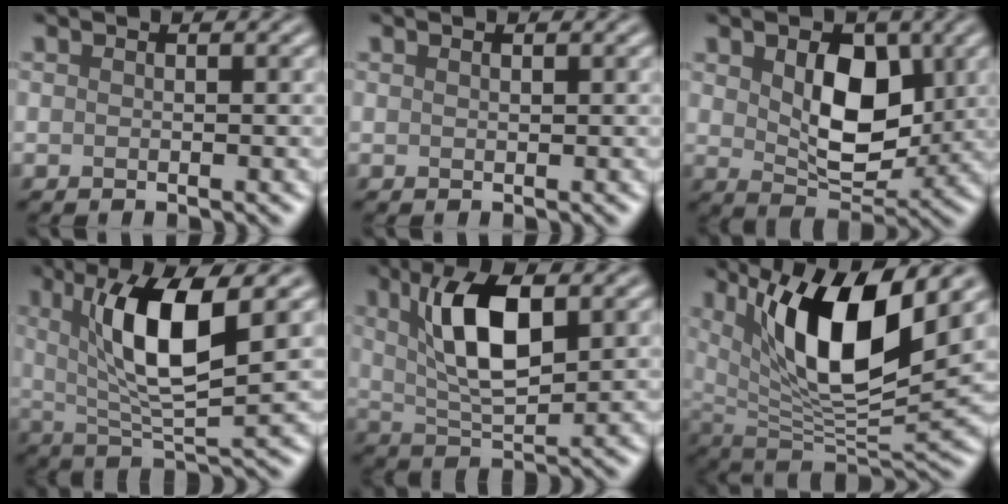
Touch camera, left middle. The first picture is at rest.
{"total": 0.0}
{"total": 6.7, "force": [1.3, 4.1, 5.1], "torque": [-0.087, -0.009, 0.027]}
{"total": 8.4, "force": [2.5, 2.2, 7.8], "torque": [-0.133, -0.008, 0.045]}
{"total": 7.5, "force": [2.4, 3.0, 6.5], "torque": [-0.121, 0.007, 0.041]}
{"total": 11.2, "force": [4.4, 3.8, 9.5], "torque": [-0.161, -0.014, 0.081]}